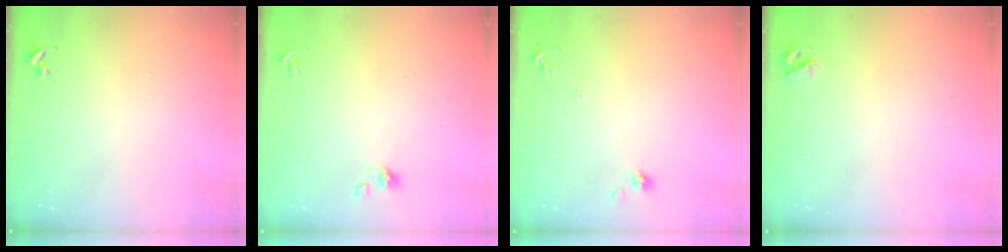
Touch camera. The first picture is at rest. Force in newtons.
{"total": 4.4, "press": 3.7, "slide": 2.4}
{"total": 7.3, "press": 7.3, "slide": 0.4}
{"total": 3.3, "press": 3.3, "slide": 0.5}